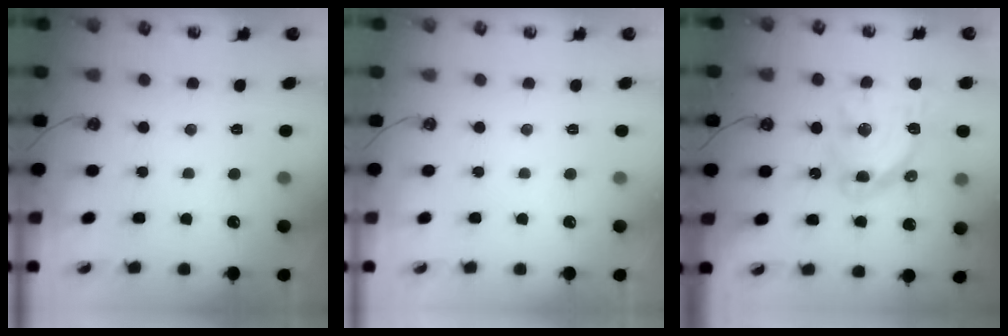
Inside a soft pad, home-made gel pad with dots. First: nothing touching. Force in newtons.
{"total": 0.0}
{"total": 14.7, "press": 14.6, "slide": 1.6}